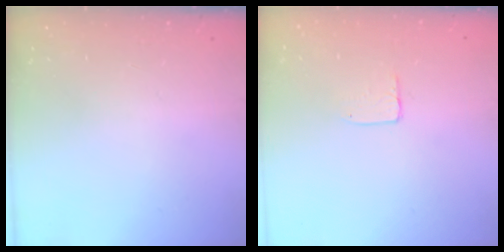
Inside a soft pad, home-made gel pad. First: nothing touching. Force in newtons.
{"total": 3.8, "press": 3.8, "slide": 0.3}